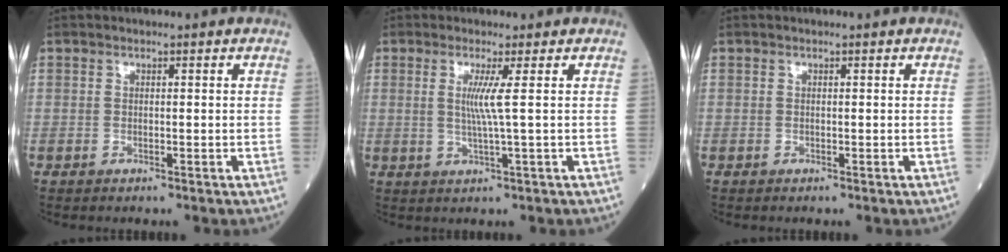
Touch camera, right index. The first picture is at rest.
{"total": 3.6, "force": [0.6, -1.2, 3.3], "torque": [-0.069, -0.005, 0.011]}
{"total": 0.0}